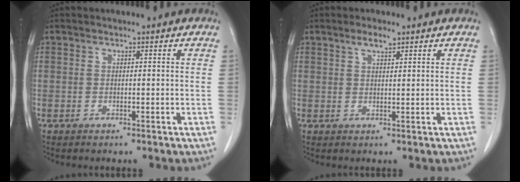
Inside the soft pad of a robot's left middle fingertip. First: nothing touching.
{"total": 2.2, "force": [1.6, 0.5, 1.5], "torque": [-0.032, 0.002, 0.030]}